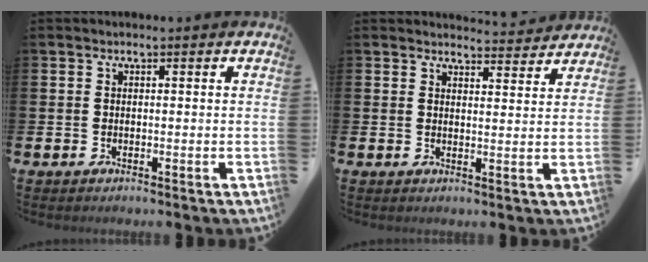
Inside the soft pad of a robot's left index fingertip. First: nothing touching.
{"total": 3.5, "force": [3.5, 0.2, -0.1], "torque": [0.005, -0.027, 0.061]}